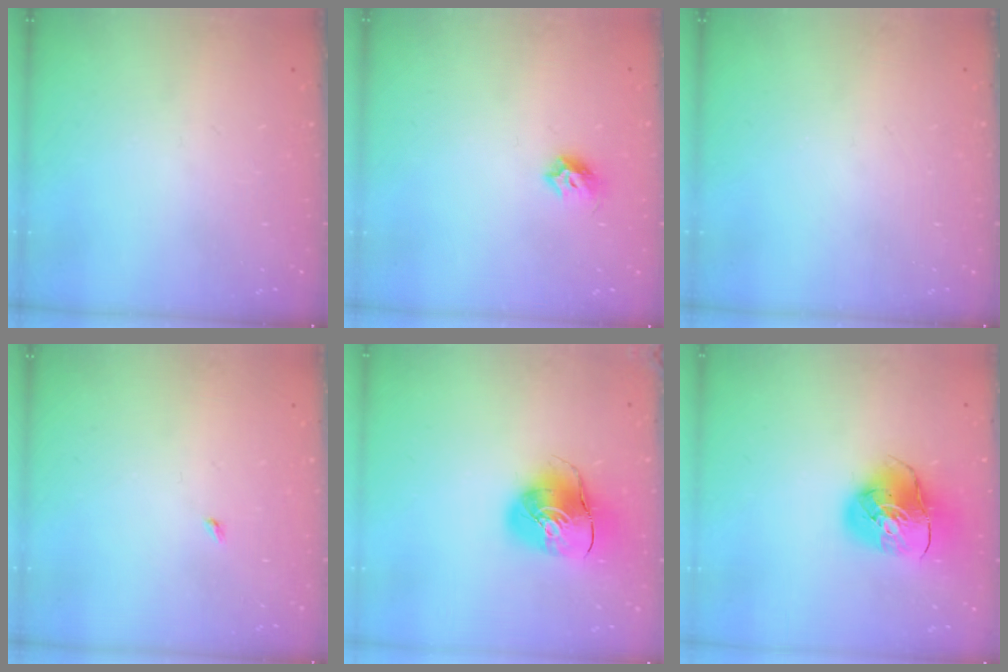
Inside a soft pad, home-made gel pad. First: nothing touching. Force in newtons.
{"total": 6.8, "press": 6.8, "slide": 1.0}
{"total": 0.0}
{"total": 1.9, "press": 1.9, "slide": 0.3}
{"total": 10.6, "press": 10.5, "slide": 1.5}
{"total": 10.6, "press": 10.5, "slide": 1.2}